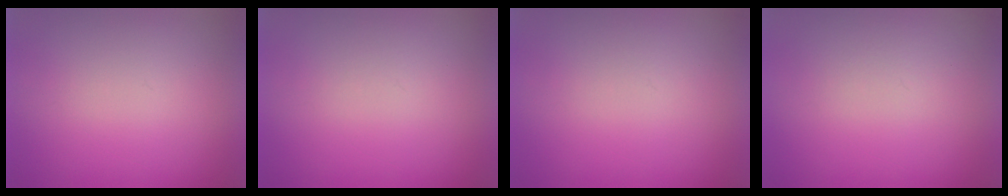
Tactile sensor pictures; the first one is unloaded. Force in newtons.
{"total": 1.1}
{"total": 1.1}
{"total": 2.0}